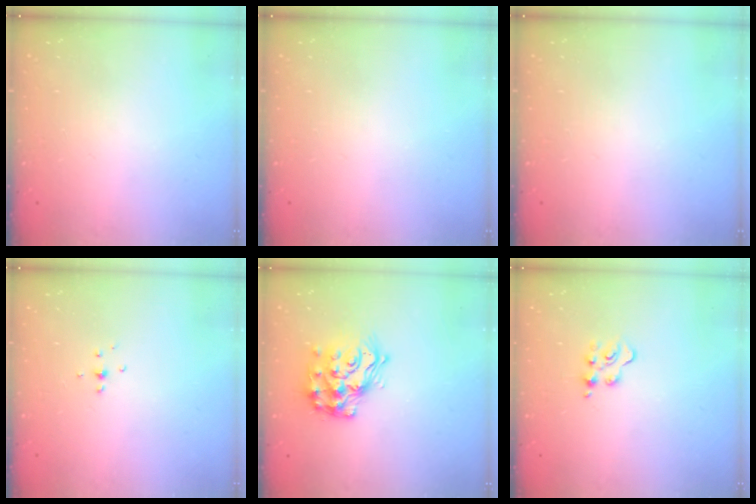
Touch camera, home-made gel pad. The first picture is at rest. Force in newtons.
{"total": 0.0}
{"total": 0.0}
{"total": 2.8, "press": 2.7, "slide": 0.7}
{"total": 16.0, "press": 16.0, "slide": 1.0}
{"total": 3.9, "press": 3.9, "slide": 0.4}